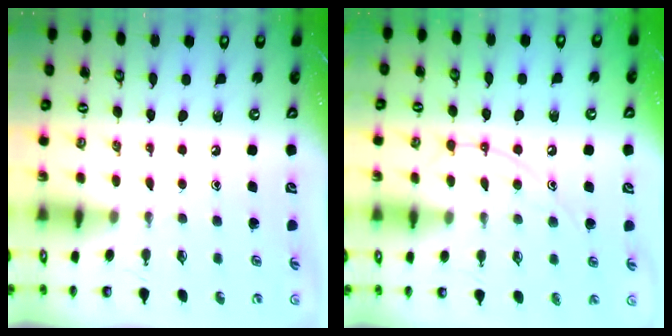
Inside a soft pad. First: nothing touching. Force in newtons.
{"total": 10.2, "press": 10.2, "slide": 1.0}